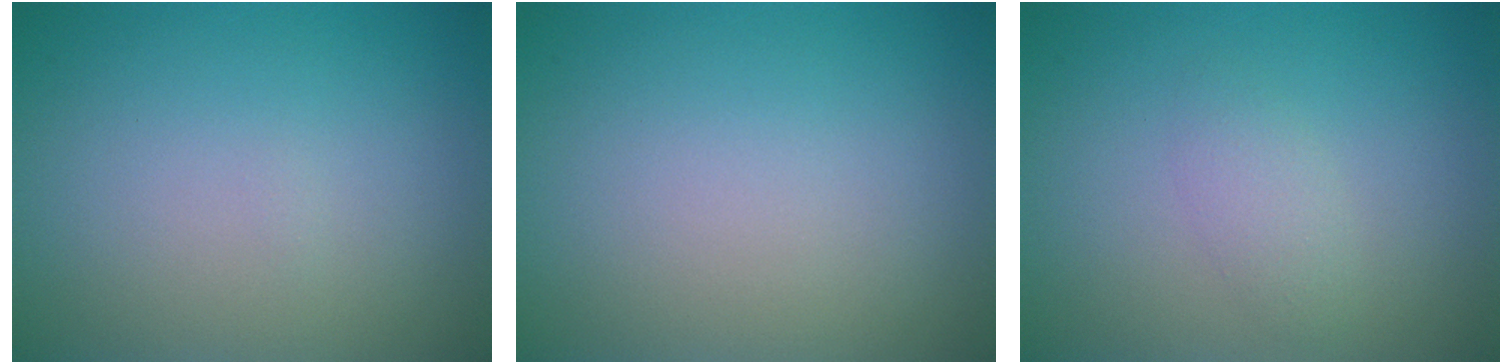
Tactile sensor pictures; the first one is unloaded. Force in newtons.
{"total": 0.0}
{"total": 1.5, "press": 1.5, "slide": 0.1}